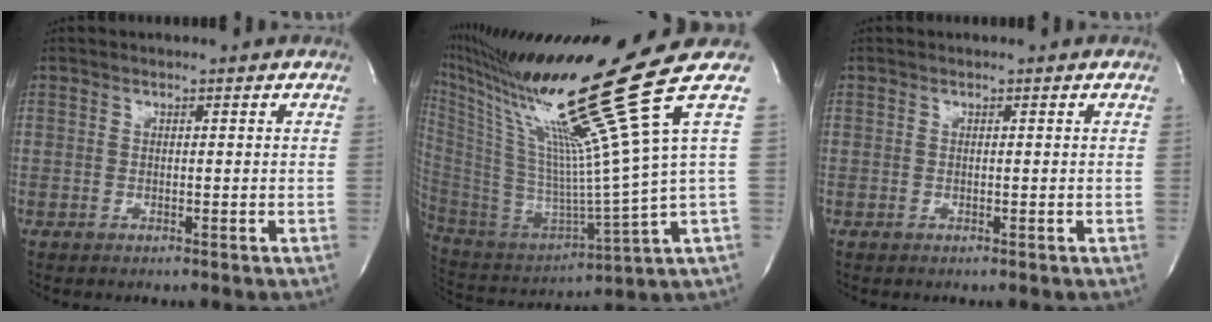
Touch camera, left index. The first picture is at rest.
{"total": 23.3, "force": [15.1, -4.7, 17.1], "torque": [-0.308, -0.070, 0.266]}
{"total": 0.0}